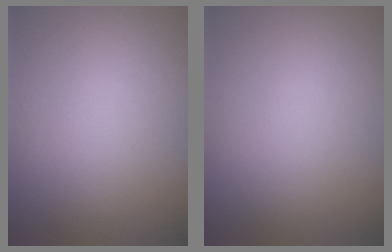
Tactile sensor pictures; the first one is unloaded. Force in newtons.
{"total": 0.0}